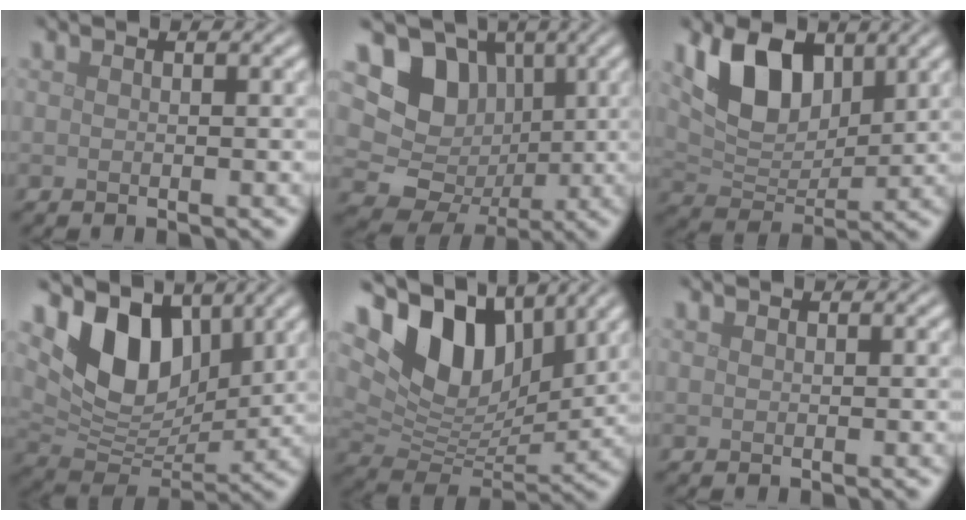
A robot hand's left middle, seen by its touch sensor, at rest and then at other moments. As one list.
[{"total": 11.2, "force": [1.8, 10.1, 4.4], "torque": [-0.086, 0.023, 0.011]}, {"total": 7.2, "force": [3.4, 4.2, 4.7], "torque": [-0.090, -0.007, 0.062]}, {"total": 8.3, "force": [3.8, 5.2, 5.2], "torque": [-0.096, -0.015, 0.067]}, {"total": 10.8, "force": [5.1, 6.2, 7.2], "torque": [-0.136, 0.001, 0.089]}, {"total": 0.0}]